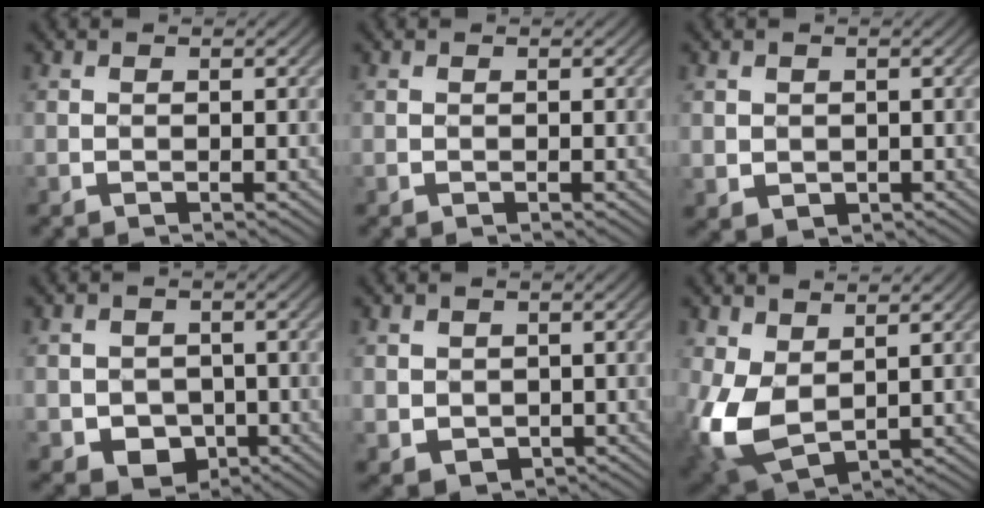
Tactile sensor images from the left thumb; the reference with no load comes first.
{"total": 0.0}
{"total": 1.6, "force": [-0.3, 1.5, 0.4], "torque": [-0.037, -0.002, -0.010]}
{"total": 3.9, "force": [-1.9, 3.1, 1.2], "torque": [-0.050, -0.009, -0.041]}
{"total": 2.3, "force": [-0.4, 2.1, 0.8], "torque": [-0.043, -0.004, -0.010]}
{"total": 8.4, "force": [0.9, 5.7, 6.1], "torque": [-0.166, 0.006, 0.009]}